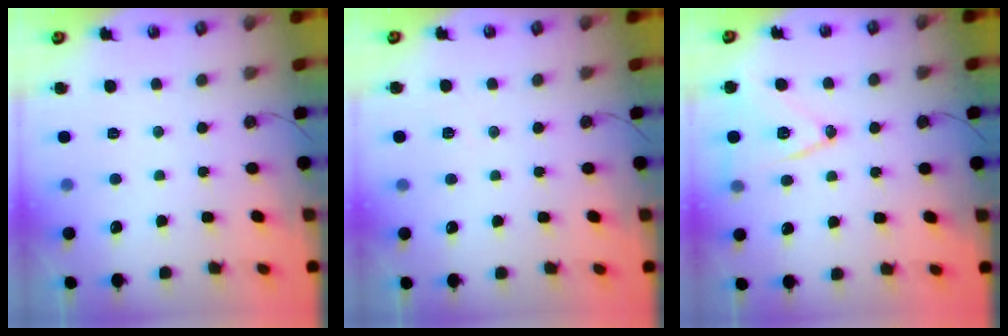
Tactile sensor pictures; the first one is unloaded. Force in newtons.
{"total": 3.9, "press": 3.6, "slide": 1.6}
{"total": 13.2, "press": 12.7, "slide": 3.5}